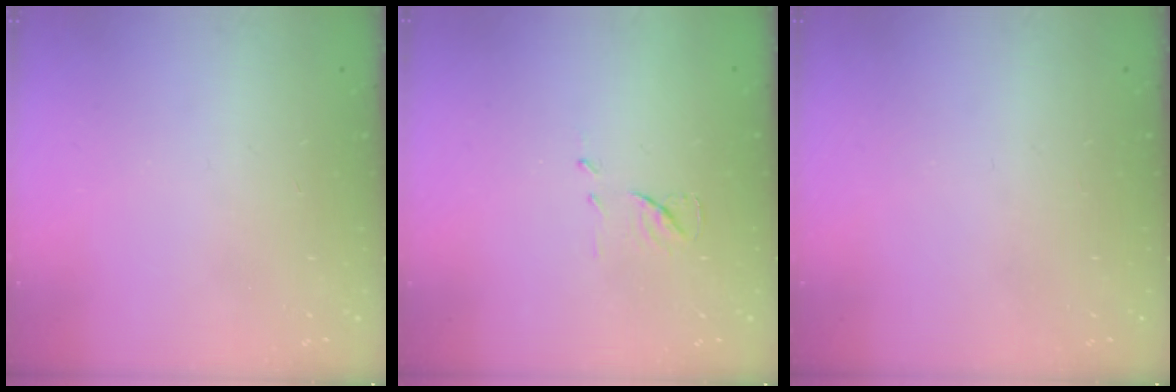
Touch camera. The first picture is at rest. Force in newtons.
{"total": 7.0, "press": 7.0, "slide": 0.3}
{"total": 0.0}